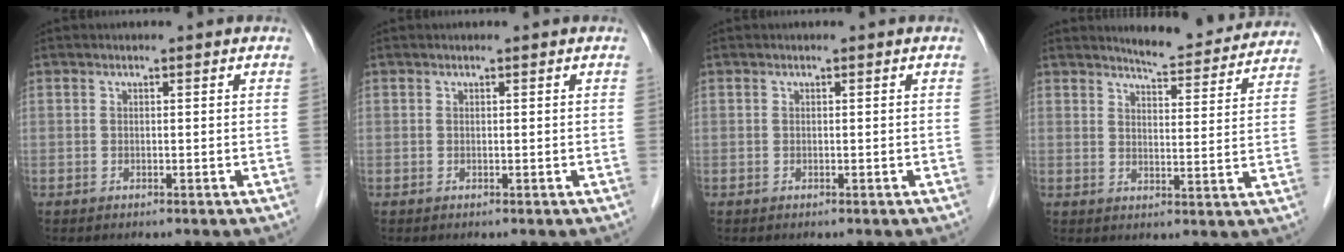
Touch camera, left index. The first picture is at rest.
{"total": 0.0}
{"total": 0.0}
{"total": 11.4, "force": [11.1, 1.5, 2.6], "torque": [-0.029, -0.015, 0.127]}